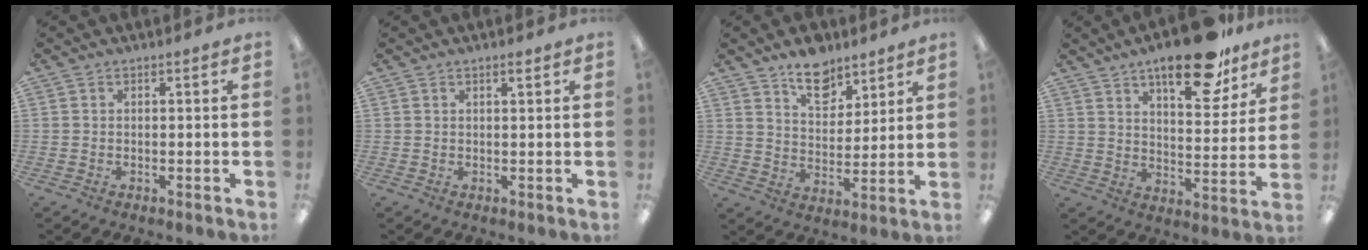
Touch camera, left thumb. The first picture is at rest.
{"total": 1.1, "force": [0.9, 0.2, 0.7], "torque": [-0.014, 0.000, 0.015]}
{"total": 5.8, "force": [4.5, 3.1, 2.0], "torque": [-0.019, -0.025, 0.078]}
{"total": 17.5, "force": [12.3, 6.4, 10.7], "torque": [-0.148, -0.066, 0.201]}